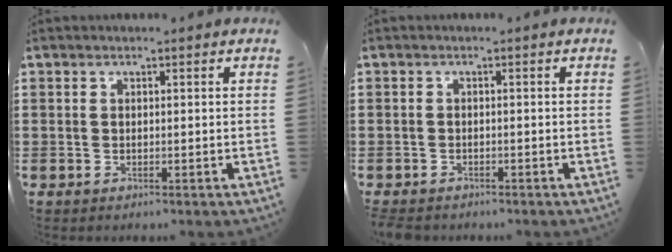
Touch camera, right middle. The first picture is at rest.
{"total": 1.0, "force": [-0.9, 0.4, 0.0], "torque": [-0.003, 0.000, -0.021]}